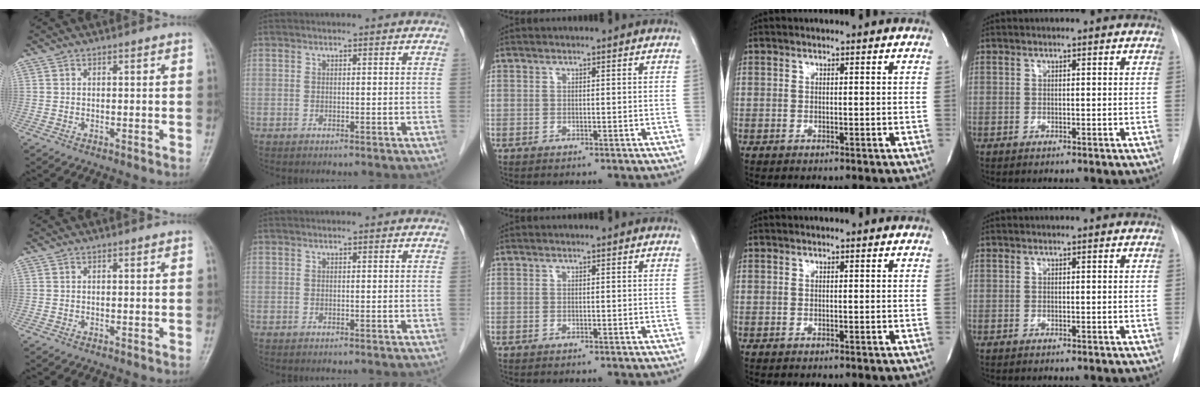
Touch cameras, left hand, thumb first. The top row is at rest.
{}